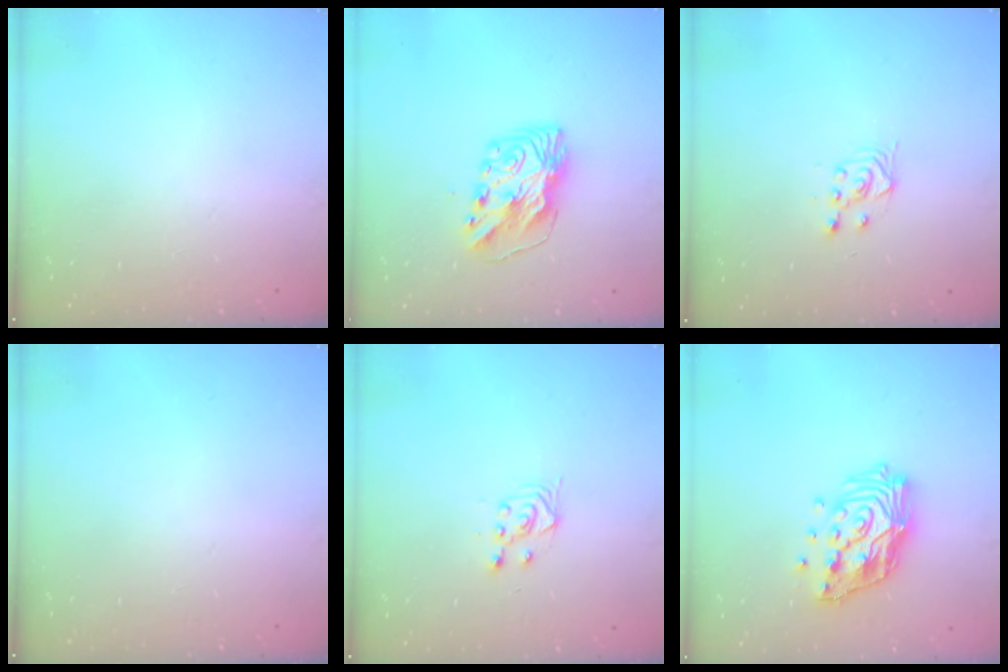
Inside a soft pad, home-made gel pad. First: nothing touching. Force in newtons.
{"total": 10.9, "press": 10.9, "slide": 0.5}
{"total": 3.0, "press": 2.6, "slide": 1.3}
{"total": 0.0}
{"total": 3.0, "press": 2.6, "slide": 1.3}
{"total": 17.3, "press": 17.1, "slide": 2.1}